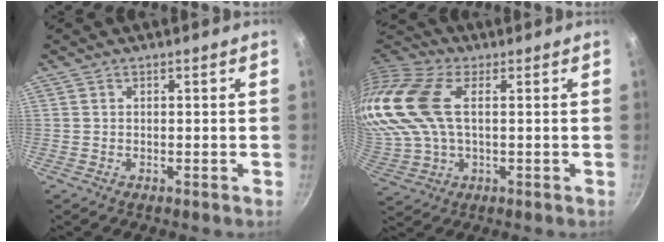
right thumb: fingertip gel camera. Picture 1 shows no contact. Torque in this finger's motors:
{"motor_torque": [-0.71, 2.75, 2.77, 0.00, 0.44]}